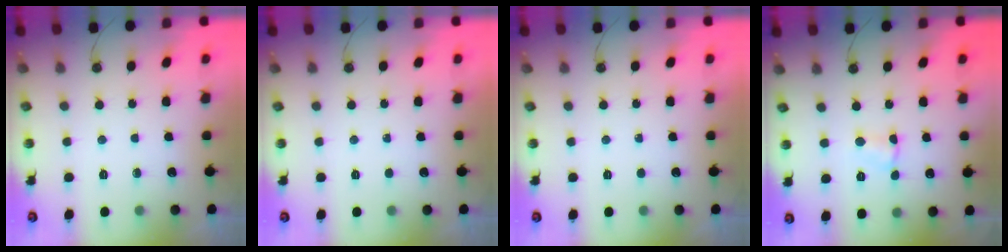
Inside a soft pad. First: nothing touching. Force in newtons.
{"total": 0.0}
{"total": 0.0}
{"total": 2.2, "press": 2.2, "slide": 0.4}